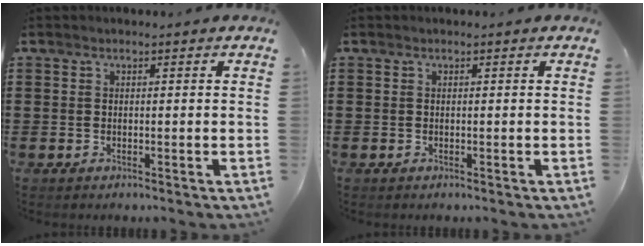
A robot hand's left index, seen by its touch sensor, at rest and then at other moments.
{"total": 0.0}